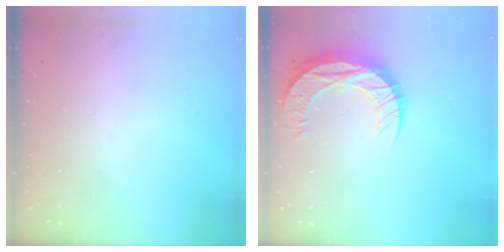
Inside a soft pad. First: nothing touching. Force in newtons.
{"total": 12.8, "press": 12.8, "slide": 0.9}